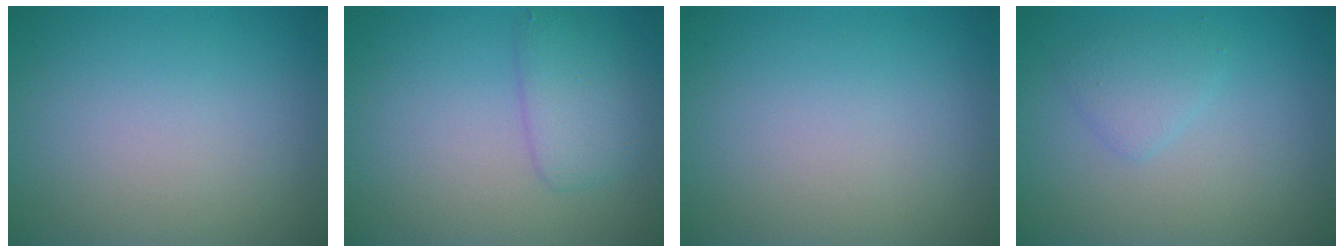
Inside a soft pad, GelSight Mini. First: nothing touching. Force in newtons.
{"total": 2.8, "press": 2.8, "slide": 0.1}
{"total": 0.0}
{"total": 1.6, "press": 1.6, "slide": 0.1}